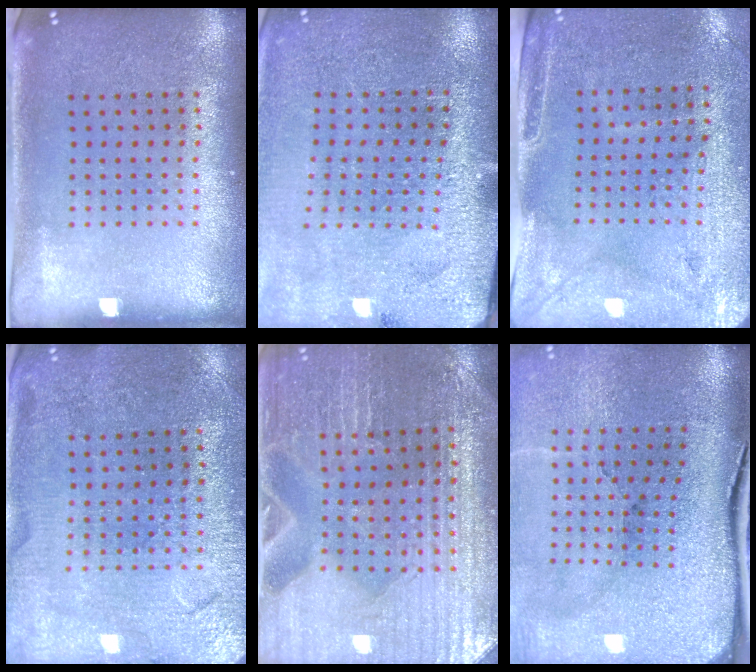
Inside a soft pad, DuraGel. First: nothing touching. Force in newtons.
{"total": 3.0, "press": 3.0, "slide": 0.4}
{"total": 3.0, "press": 2.6, "slide": 1.5}
{"total": 1.3, "press": 1.3, "slide": 0.1}
{"total": 2.5, "press": 2.4, "slide": 0.4}
{"total": 5.0, "press": 3.9, "slide": 3.2}